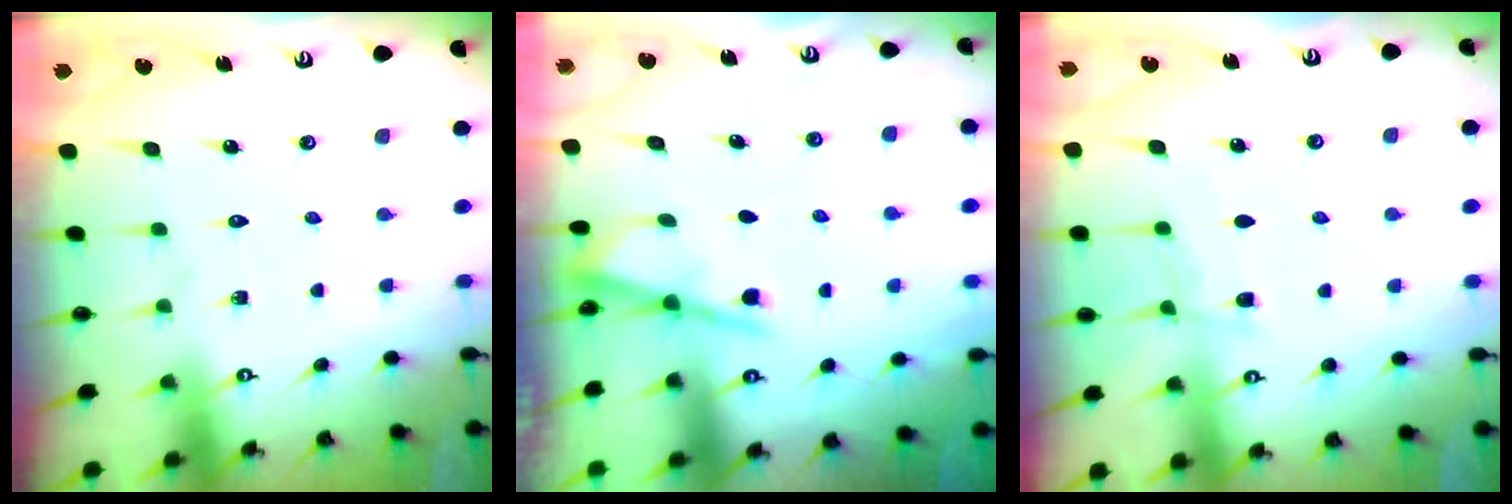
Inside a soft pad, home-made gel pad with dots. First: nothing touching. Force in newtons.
{"total": 2.4, "press": 2.4, "slide": 0.2}
{"total": 6.6, "press": 6.5, "slide": 0.5}